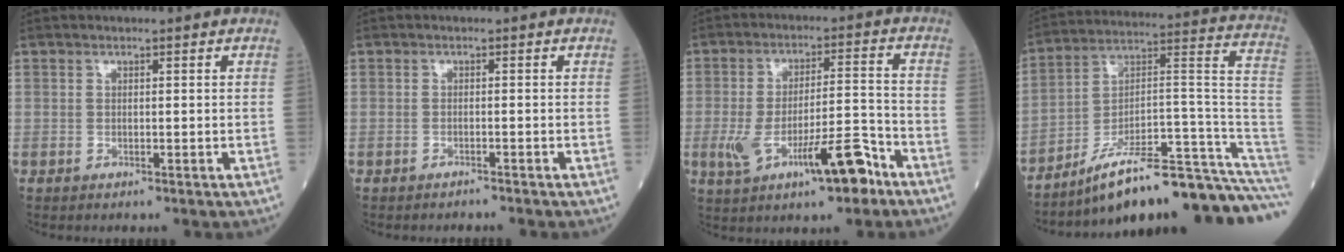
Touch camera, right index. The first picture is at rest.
{"total": 1.1, "force": [-1.1, -0.1, 0.1], "torque": [-0.005, -0.001, -0.014]}
{"total": 12.3, "force": [-5.5, 3.0, 10.6], "torque": [-0.187, 0.007, -0.082]}
{"total": 21.8, "force": [-17.6, 1.1, 12.9], "torque": [-0.107, 0.058, -0.264]}